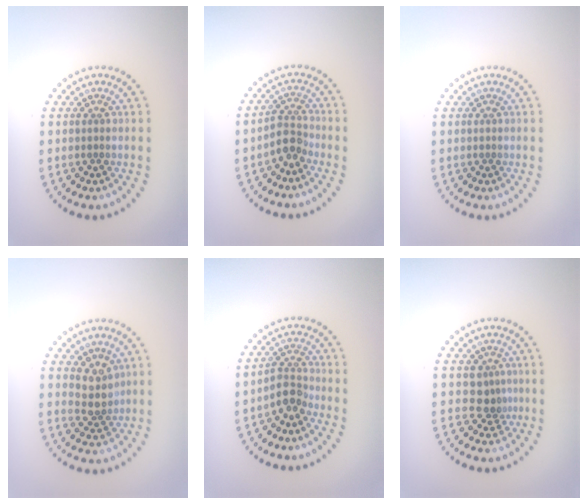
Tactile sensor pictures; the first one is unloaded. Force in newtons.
{"total": 2.4, "press": 1.8, "slide": 1.5}
{"total": 0.0}
{"total": 2.6, "press": 2.2, "slide": 1.4}
{"total": 2.4, "press": 1.8, "slide": 1.5}
{"total": 2.3, "press": 1.8, "slide": 1.4}